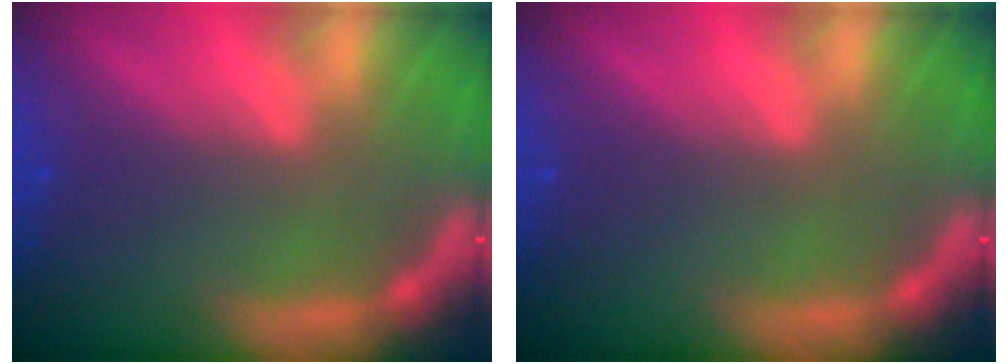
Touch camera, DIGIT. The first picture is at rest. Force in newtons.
{"total": 0.0}